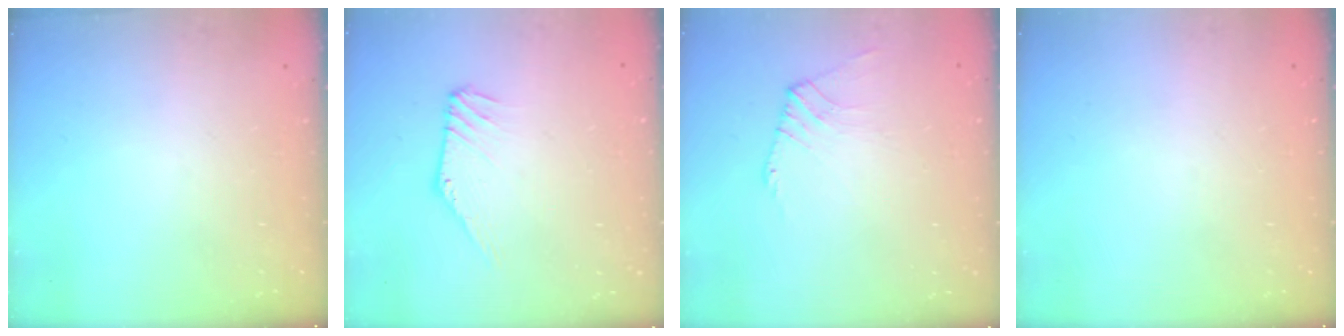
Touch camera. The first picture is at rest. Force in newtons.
{"total": 3.6, "press": 3.6, "slide": 0.1}
{"total": 2.0, "press": 2.0, "slide": 0.4}
{"total": 2.8, "press": 2.8, "slide": 0.5}